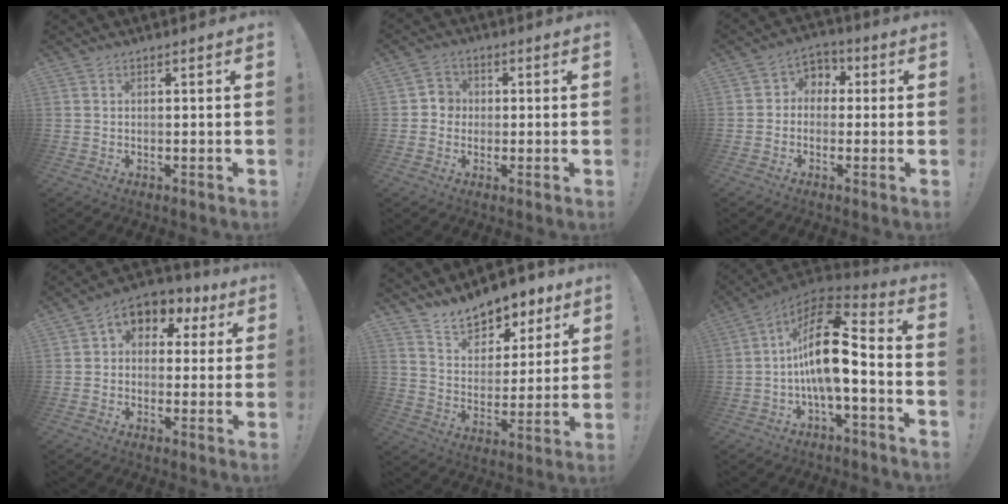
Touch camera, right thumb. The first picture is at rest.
{"total": 4.3, "force": [-0.5, 4.1, 1.1], "torque": [-0.014, 0.010, -0.011]}
{"total": 5.3, "force": [-1.7, 4.7, 1.6], "torque": [-0.021, 0.020, -0.028]}
{"total": 7.2, "force": [1.7, 6.2, 3.3], "torque": [-0.043, -0.006, 0.036]}
{"total": 11.6, "force": [10.0, 5.0, 2.9], "torque": [-0.056, -0.074, 0.187]}
{"total": 18.6, "force": [0.1, 8.3, 16.6], "torque": [-0.296, 0.013, 0.004]}